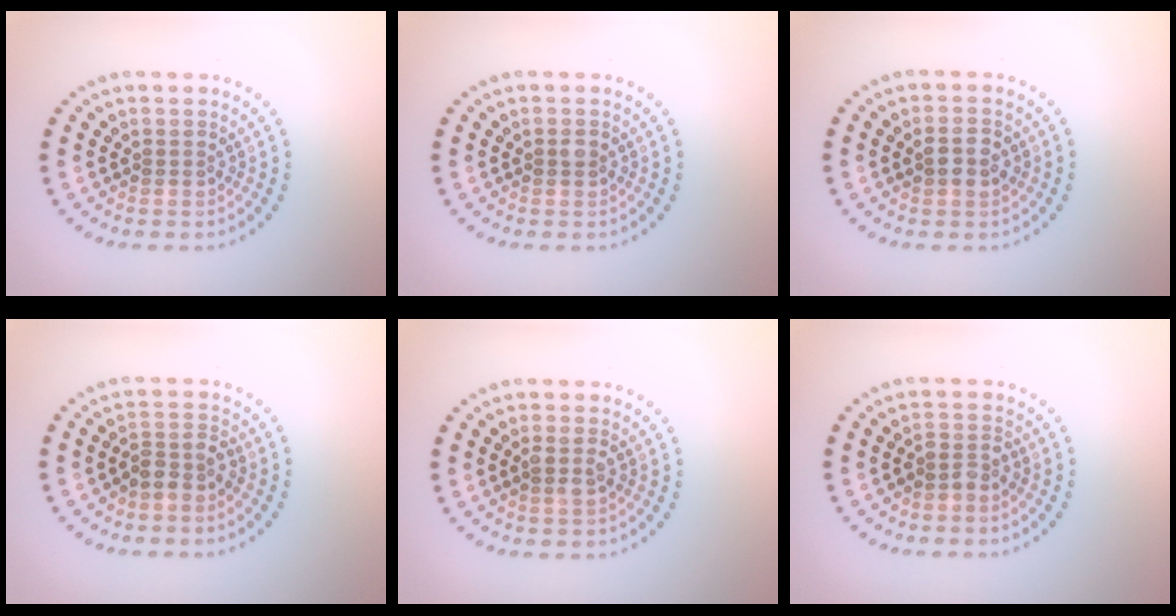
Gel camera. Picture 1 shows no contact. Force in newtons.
{"total": 0.9, "press": 0.9, "slide": 0.1}
{"total": 2.2, "press": 2.2, "slide": 0.1}
{"total": 2.2, "press": 1.8, "slide": 1.2}
{"total": 1.3, "press": 1.2, "slide": 0.6}
{"total": 1.5, "press": 1.2, "slide": 0.9}